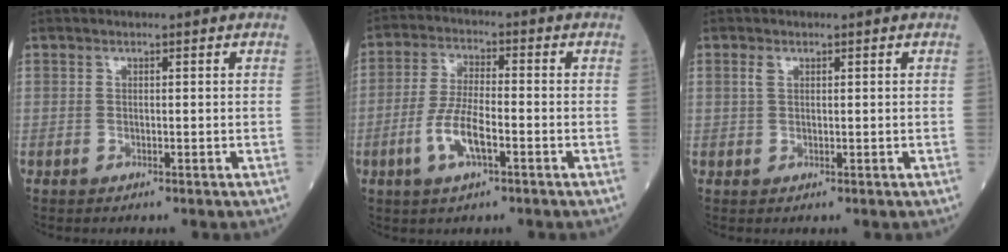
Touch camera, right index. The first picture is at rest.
{"total": 7.2, "force": [-2.7, 1.9, 6.4], "torque": [-0.134, -0.001, -0.052]}
{"total": 1.1, "force": [0.5, 0.6, 0.8], "torque": [-0.023, 0.005, 0.012]}